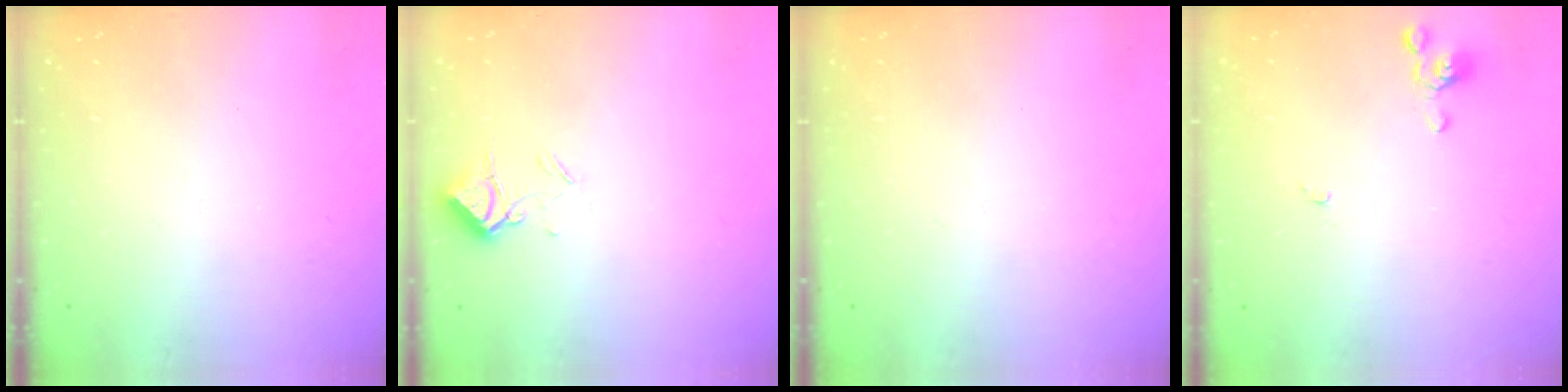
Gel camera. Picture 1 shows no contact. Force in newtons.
{"total": 4.0, "press": 3.9, "slide": 1.1}
{"total": 0.0}
{"total": 0.5, "press": 0.5, "slide": 0.3}